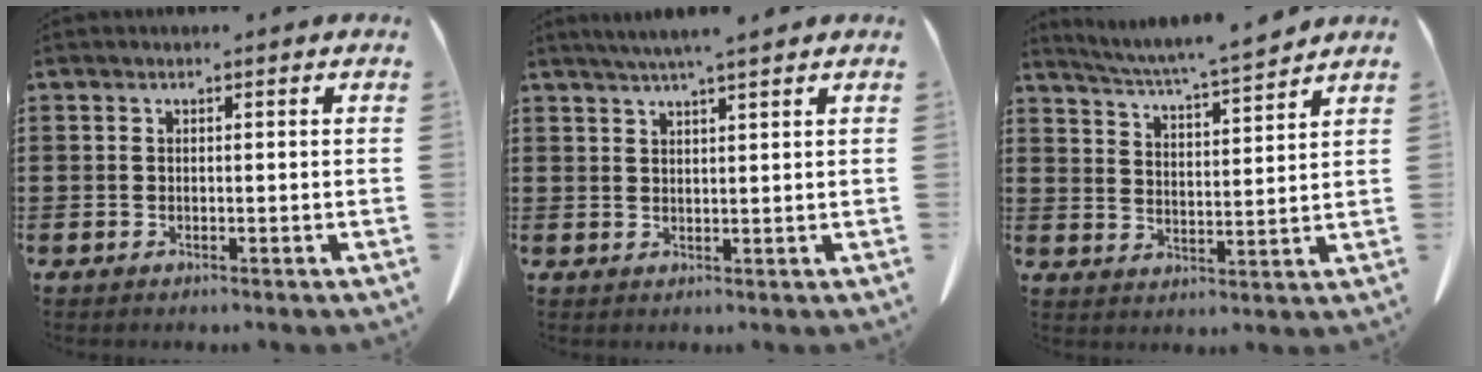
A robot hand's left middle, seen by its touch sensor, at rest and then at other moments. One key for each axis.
{"total": 3.1, "fx": 2.6, "fy": -0.2, "fz": 1.6, "tx": -0.038, "ty": -0.001, "tz": 0.048}
{"total": 5.2, "fx": 4.9, "fy": -0.7, "fz": 1.7, "tx": -0.052, "ty": -0.035, "tz": 0.080}